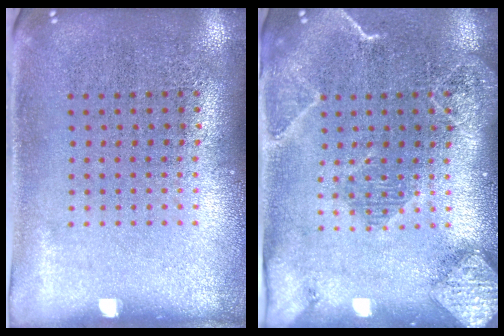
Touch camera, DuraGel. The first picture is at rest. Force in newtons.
{"total": 2.2, "press": 2.1, "slide": 0.8}